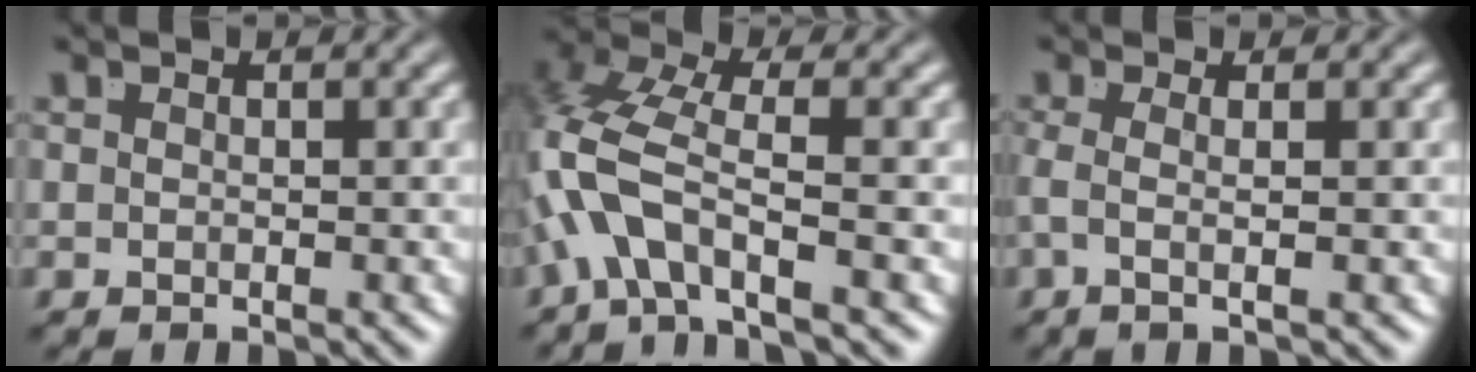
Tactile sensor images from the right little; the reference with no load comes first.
{"total": 4.2, "force": [-0.5, 2.2, 3.5], "torque": [-0.107, -0.020, -0.003]}
{"total": 2.5, "force": [-0.2, 0.3, 2.5], "torque": [-0.059, -0.009, 0.002]}